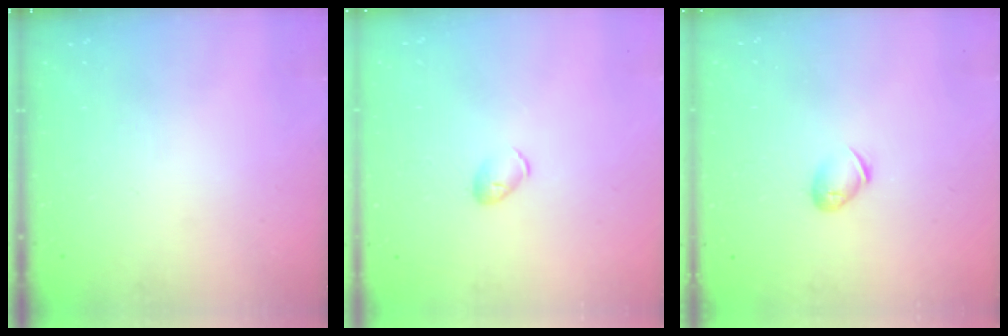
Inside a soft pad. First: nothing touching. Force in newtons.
{"total": 4.2, "press": 4.1, "slide": 0.8}
{"total": 6.5, "press": 6.4, "slide": 0.9}